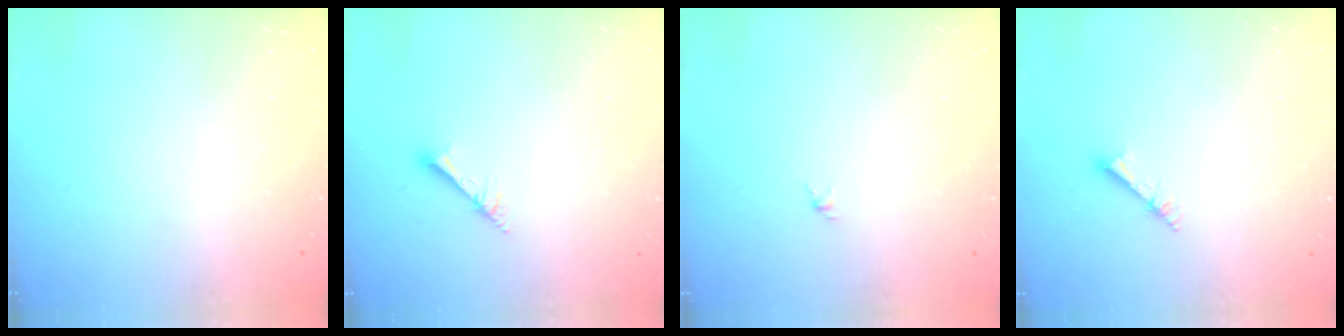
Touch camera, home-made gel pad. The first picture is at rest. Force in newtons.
{"total": 1.7, "press": 1.6, "slide": 0.1}
{"total": 1.4, "press": 1.2, "slide": 0.6}
{"total": 2.7, "press": 2.7, "slide": 0.3}